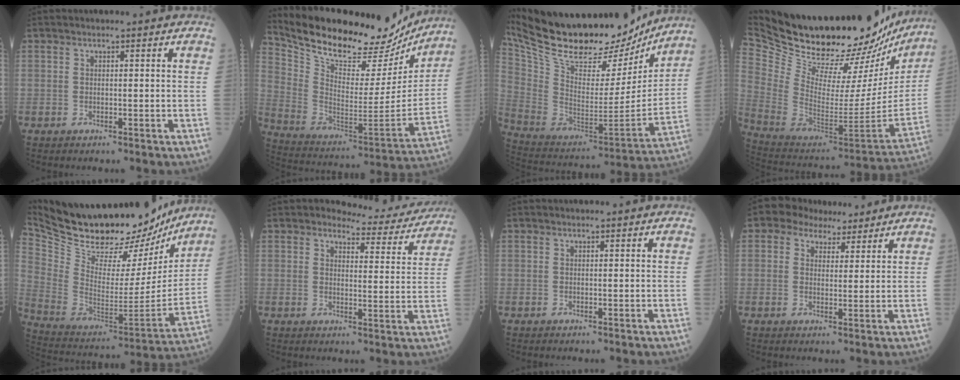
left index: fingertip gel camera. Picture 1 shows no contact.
{"total": 26.3, "force": [23.2, 6.9, 10.2], "torque": [-0.182, -0.033, 0.344]}
{"total": 30.7, "force": [26.0, 8.9, 13.8], "torque": [-0.263, -0.021, 0.399]}
{"total": 37.5, "force": [32.0, 9.4, 17.2], "torque": [-0.298, -0.091, 0.448]}
{"total": 28.0, "force": [24.5, 8.6, 10.6], "torque": [-0.187, -0.031, 0.366]}
{"total": 8.3, "force": [8.0, 1.9, 0.6], "torque": [0.004, -0.020, 0.087]}
{"total": 0.0}
{"total": 5.5, "force": [4.2, 3.3, 1.6], "torque": [-0.020, 0.021, 0.067]}